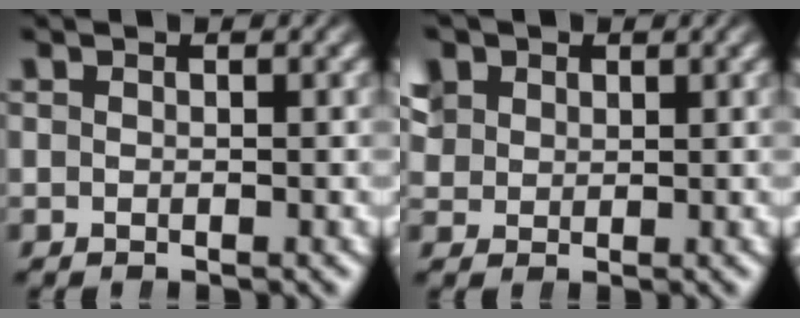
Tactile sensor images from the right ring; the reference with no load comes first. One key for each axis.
{"total": 4.3, "fx": 2.0, "fy": 3.3, "fz": 1.7, "tx": -0.039, "ty": 0.004, "tz": 0.038}